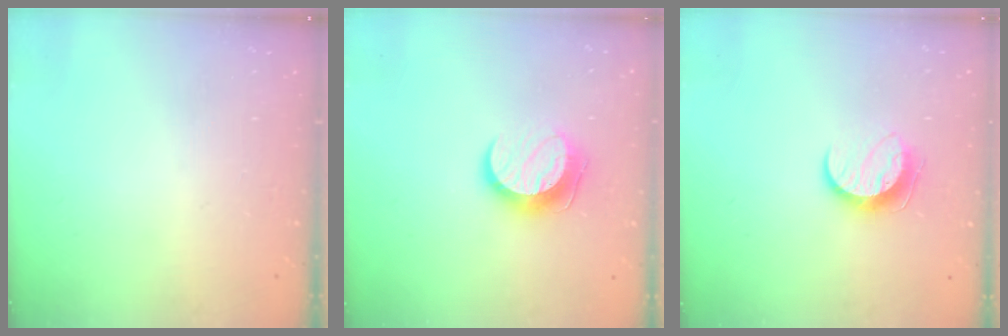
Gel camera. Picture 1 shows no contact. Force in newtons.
{"total": 9.8, "press": 9.8, "slide": 0.6}
{"total": 9.4, "press": 9.4, "slide": 0.6}